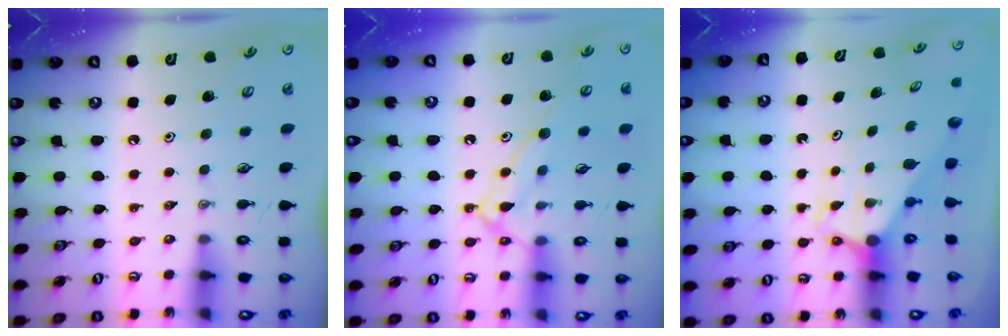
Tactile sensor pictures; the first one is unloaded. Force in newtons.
{"total": 12.0, "press": 12.0, "slide": 0.9}
{"total": 2.9, "press": 2.9, "slide": 0.0}